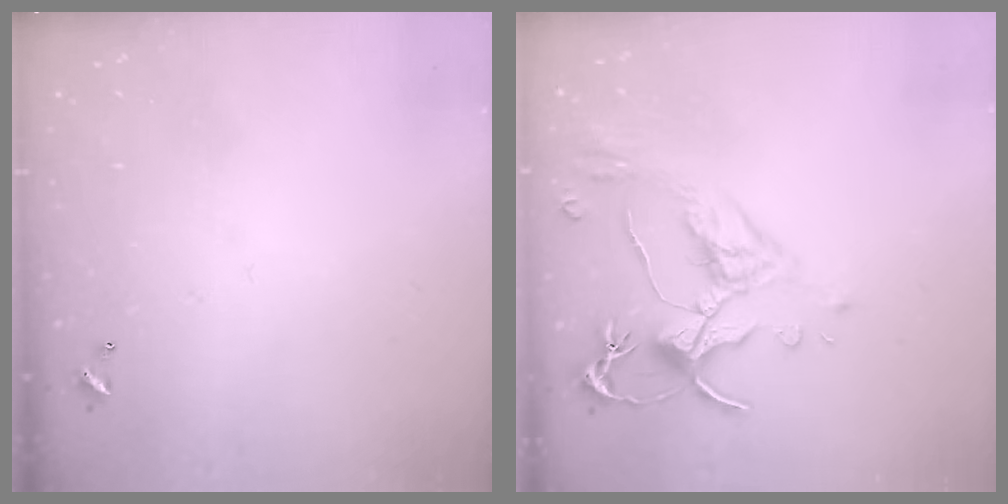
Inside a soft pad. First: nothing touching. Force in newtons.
{"total": 2.5, "press": 2.1, "slide": 1.4}